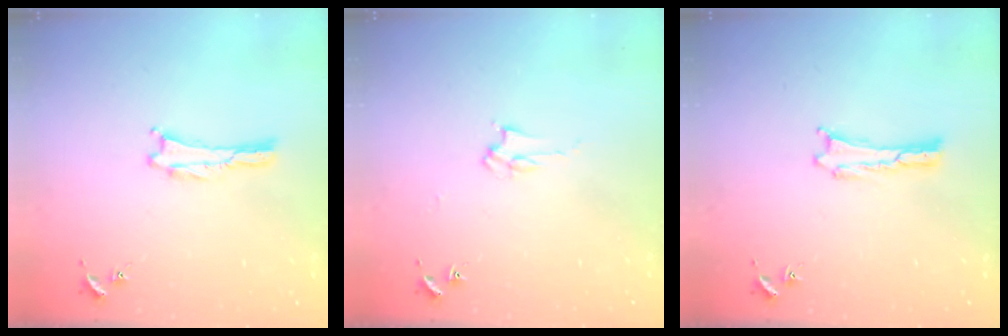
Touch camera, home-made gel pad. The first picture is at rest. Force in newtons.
{"total": 2.8, "press": 2.8, "slide": 0.4}
{"total": 0.0}